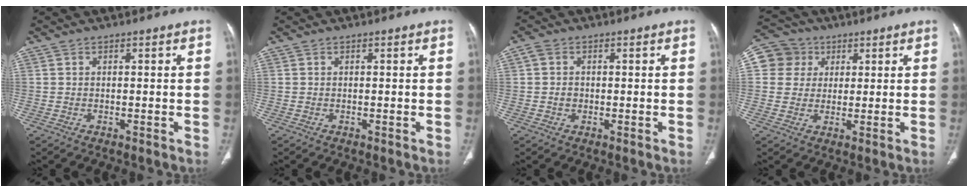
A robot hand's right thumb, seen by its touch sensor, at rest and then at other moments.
{"total": 0.0}
{"total": 2.4, "force": [-0.1, 2.1, 1.2], "torque": [-0.022, 0.005, -0.003]}
{"total": 8.0, "force": [2.3, 7.6, 1.3], "torque": [-0.002, 0.007, 0.036]}